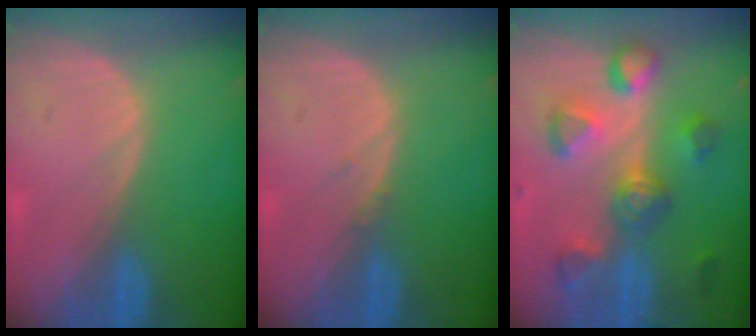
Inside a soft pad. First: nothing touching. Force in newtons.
{"total": 0.6, "press": 0.5, "slide": 0.1}
{"total": 8.4, "press": 8.4, "slide": 0.7}